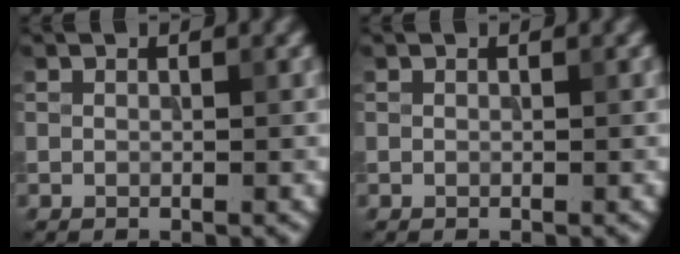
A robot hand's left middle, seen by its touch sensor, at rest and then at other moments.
{"total": 0.0}